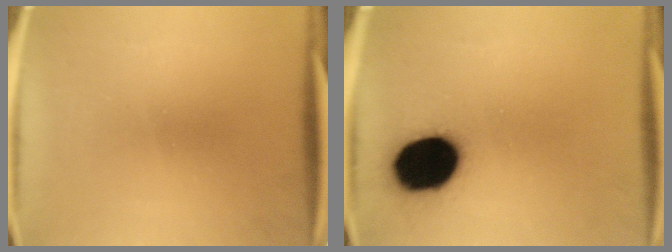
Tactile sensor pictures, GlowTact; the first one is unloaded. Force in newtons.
{"total": 17.3}